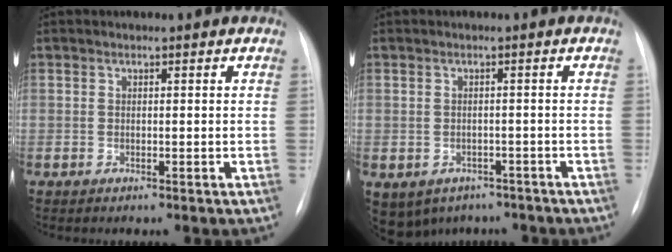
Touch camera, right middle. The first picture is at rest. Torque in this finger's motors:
{"motor_torque": [0.93, -1.21, 0.10, 0.06]}